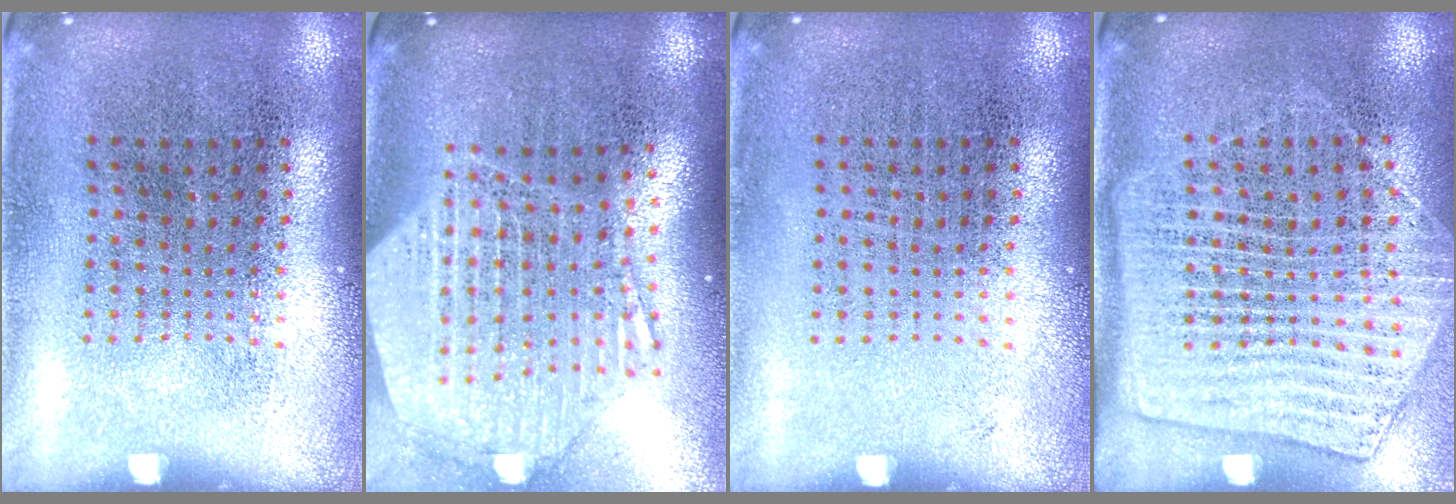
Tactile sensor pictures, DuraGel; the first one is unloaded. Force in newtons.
{"total": 2.7, "press": 2.2, "slide": 1.6}
{"total": 0.0}
{"total": 1.7, "press": 1.5, "slide": 0.8}